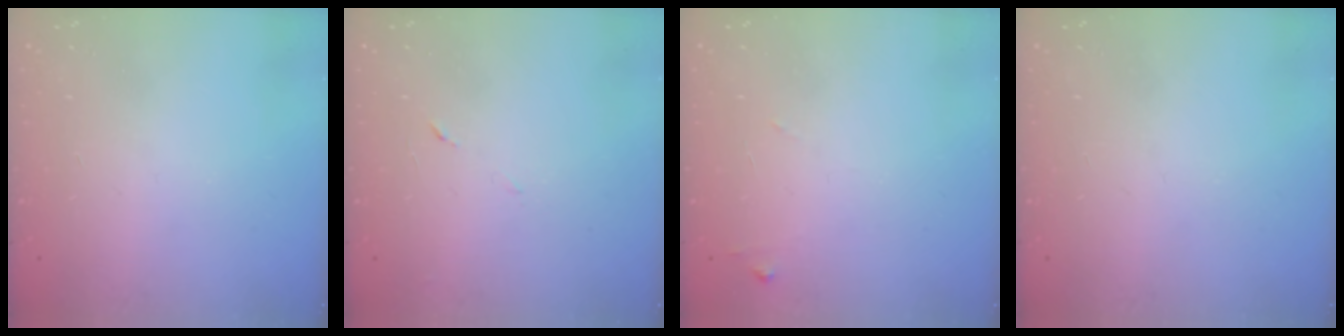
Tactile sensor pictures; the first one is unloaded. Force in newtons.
{"total": 5.3, "press": 5.3, "slide": 0.6}
{"total": 7.4, "press": 7.4, "slide": 0.4}
{"total": 0.0}